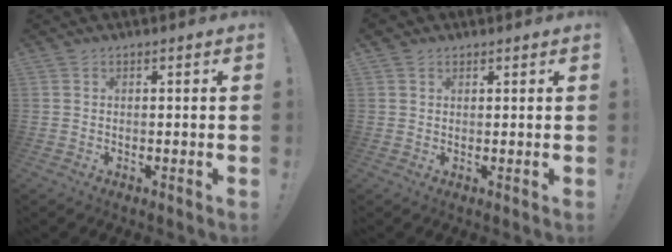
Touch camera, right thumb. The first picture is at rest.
{"total": 1.8, "force": [1.2, 1.3, 0.4], "torque": [0.000, -0.002, 0.022]}